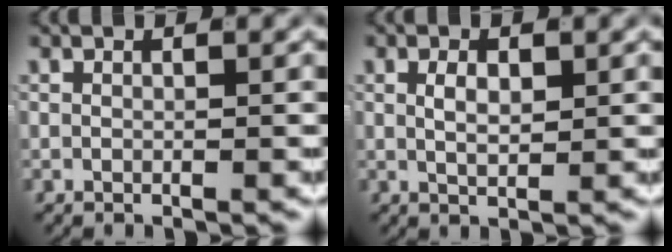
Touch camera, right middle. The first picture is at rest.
{"total": 2.1, "force": [0.4, 0.8, 1.9], "torque": [-0.029, -0.008, 0.012]}